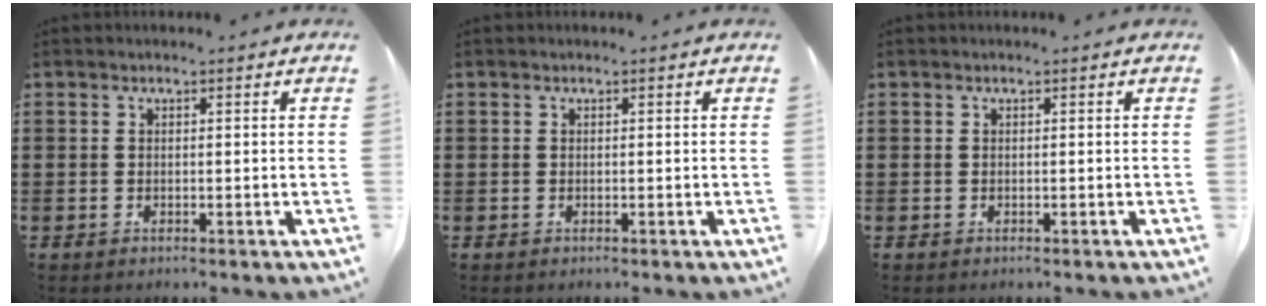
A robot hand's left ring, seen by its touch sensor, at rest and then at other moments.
{"total": 0.0}
{"total": 0.0}